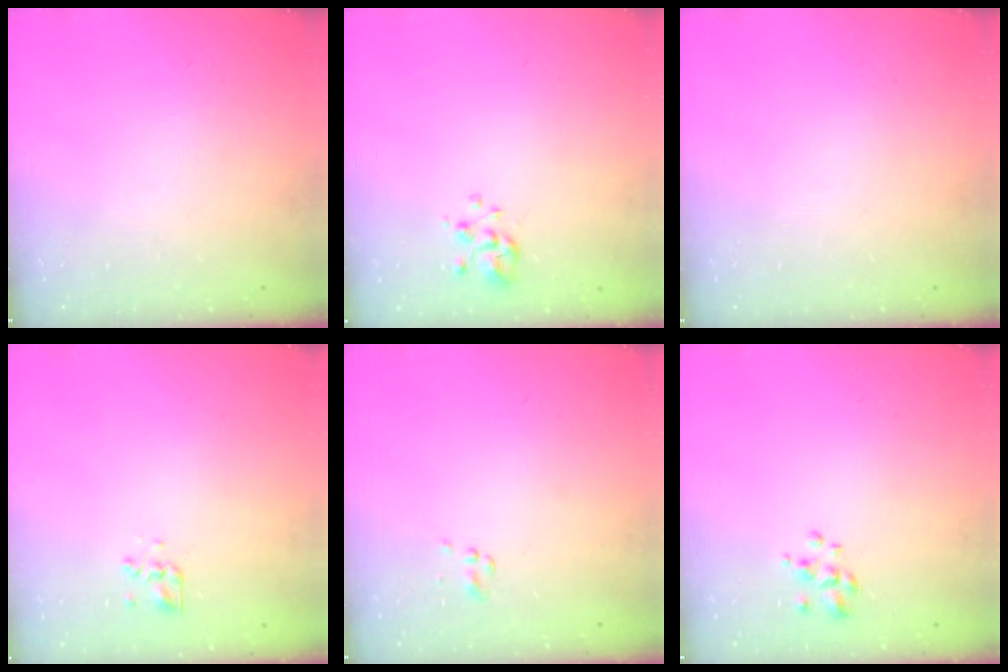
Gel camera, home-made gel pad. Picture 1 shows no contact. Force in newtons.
{"total": 5.2, "press": 5.1, "slide": 0.9}
{"total": 0.0}
{"total": 2.7, "press": 2.4, "slide": 1.2}
{"total": 0.5, "press": 0.5, "slide": 0.1}
{"total": 2.7, "press": 2.5, "slide": 0.9}